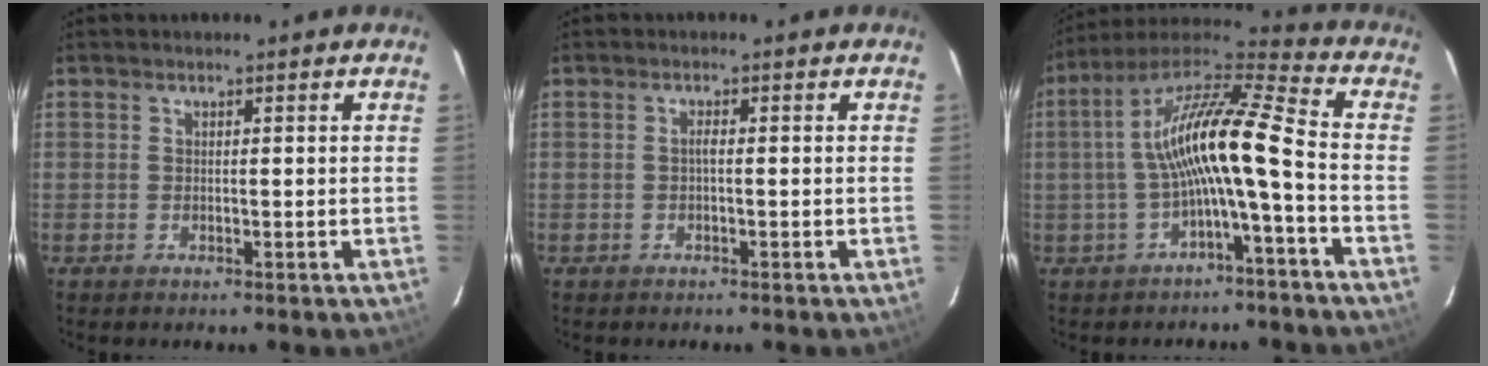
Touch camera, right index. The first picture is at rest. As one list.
[{"total": 0.8, "force": [-0.3, 0.1, 0.8], "torque": [-0.014, 0.005, -0.006]}, {"total": 15.2, "force": [-2.3, 1.7, 14.9], "torque": [-0.283, 0.019, -0.046]}]